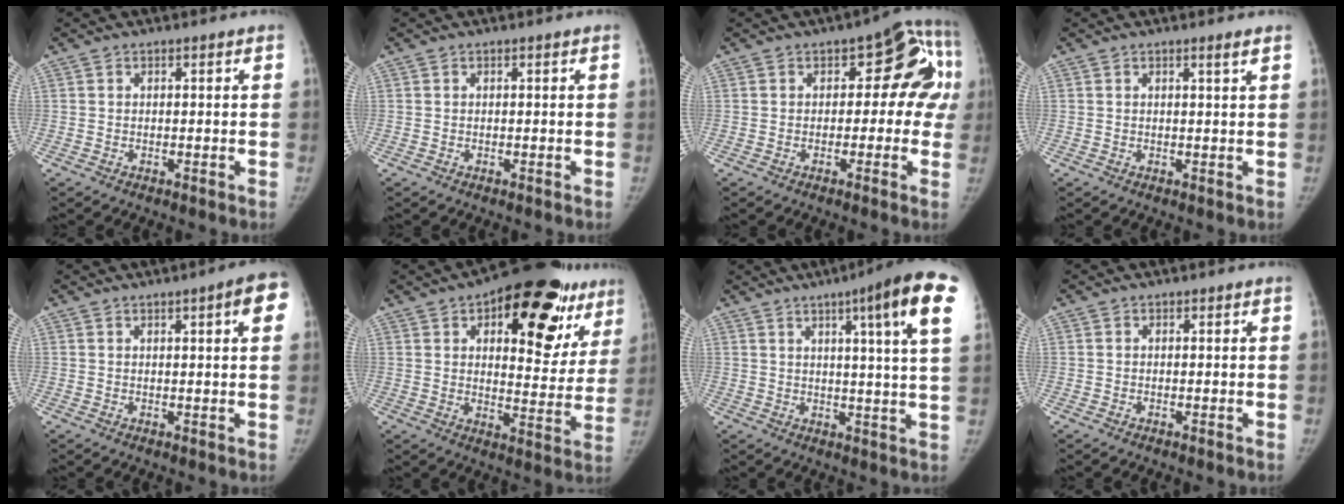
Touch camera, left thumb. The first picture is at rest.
{"total": 0.0}
{"total": 10.6, "force": [0.3, 6.7, 8.2], "torque": [-0.031, 0.031, -0.012]}
{"total": 1.2, "force": [0.8, -0.3, 0.9], "torque": [-0.018, -0.008, 0.015]}
{"total": 6.0, "force": [2.2, 1.3, 5.4], "torque": [-0.053, 0.000, 0.022]}
{"total": 25.6, "force": [12.7, 11.8, 18.8], "torque": [-0.202, -0.018, 0.173]}
{"total": 14.9, "force": [6.7, 1.2, 13.2], "torque": [-0.171, -0.023, 0.074]}
{"total": 0.0}